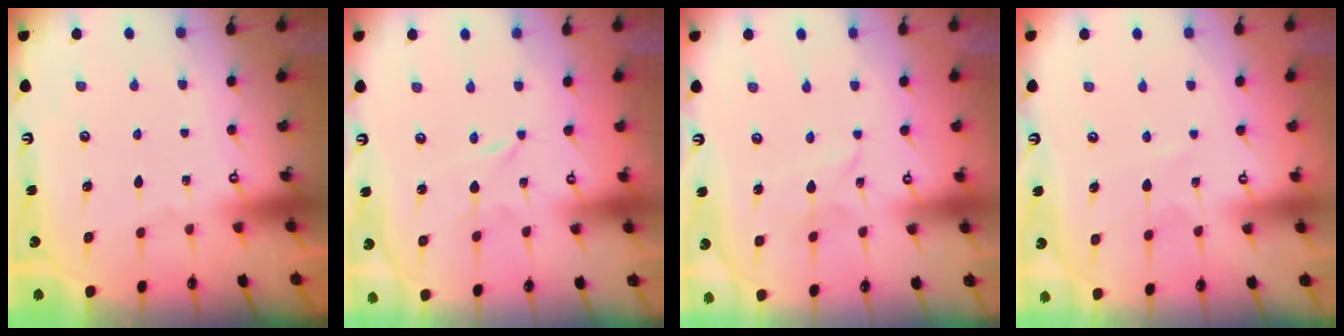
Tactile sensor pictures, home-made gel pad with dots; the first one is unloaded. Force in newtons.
{"total": 0.0}
{"total": 2.8, "press": 2.8, "slide": 0.2}
{"total": 3.5, "press": 3.4, "slide": 0.4}